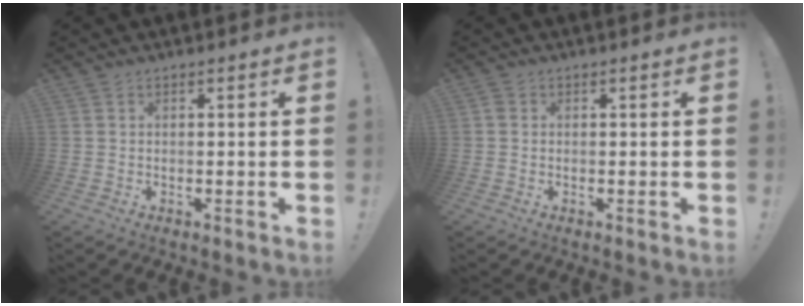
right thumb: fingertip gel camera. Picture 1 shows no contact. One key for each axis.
{"total": 1.1, "fx": 0.0, "fy": 1.0, "fz": 0.4, "tx": -0.008, "ty": 0.004, "tz": 0.000}